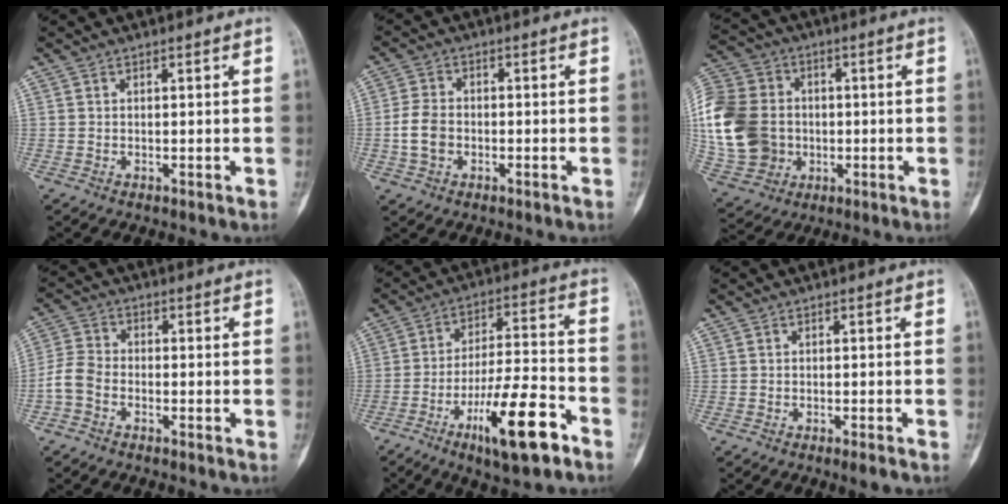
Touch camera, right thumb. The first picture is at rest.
{"total": 5.5, "force": [-1.2, 4.0, 3.6], "torque": [-0.067, 0.014, -0.027]}
{"total": 22.2, "force": [-0.5, 18.4, 12.5], "torque": [-0.286, 0.024, 0.003]}
{"total": 5.0, "force": [-2.0, 3.5, 3.0], "torque": [-0.061, 0.016, -0.052]}
{"total": 15.8, "force": [-8.4, 3.9, 12.8], "torque": [-0.216, 0.051, -0.134]}
{"total": 1.5, "force": [-0.9, 0.0, 1.1], "torque": [-0.025, -0.001, -0.018]}